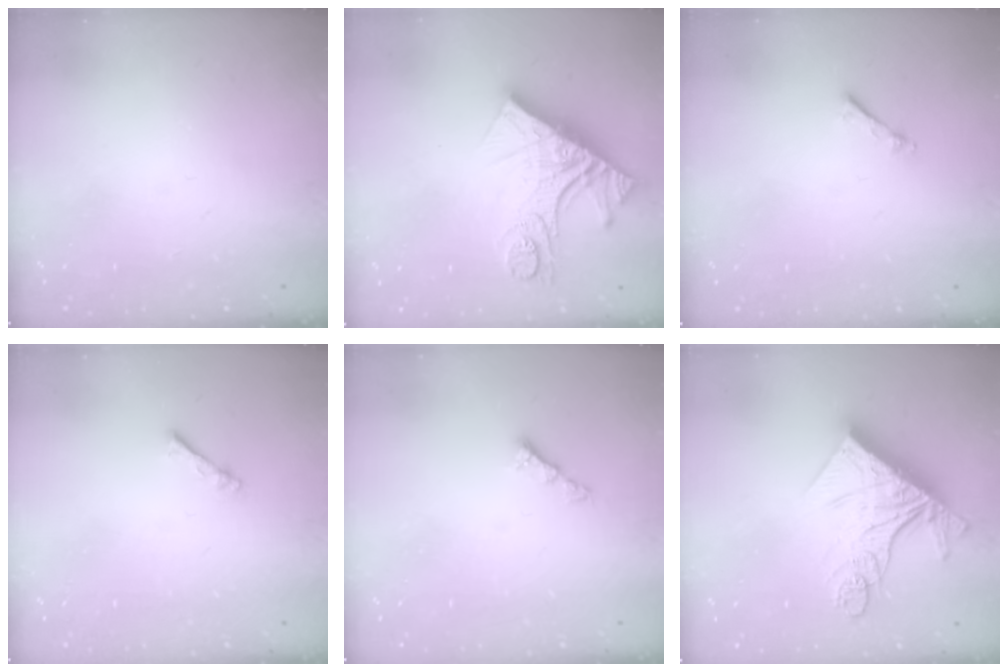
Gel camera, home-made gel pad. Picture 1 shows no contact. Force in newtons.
{"total": 15.7, "press": 15.6, "slide": 1.6}
{"total": 1.0, "press": 1.0, "slide": 0.2}
{"total": 1.1, "press": 1.1, "slide": 0.2}
{"total": 3.4, "press": 3.3, "slide": 0.6}
{"total": 19.7, "press": 19.6, "slide": 2.0}